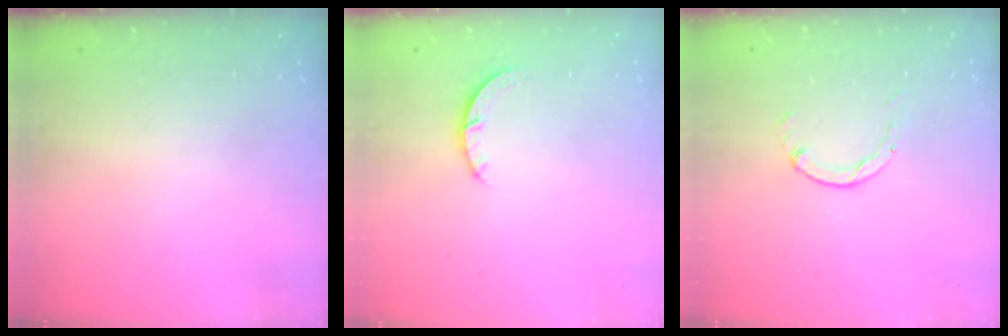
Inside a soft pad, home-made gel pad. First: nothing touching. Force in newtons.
{"total": 2.9, "press": 2.9, "slide": 0.4}
{"total": 0.0}